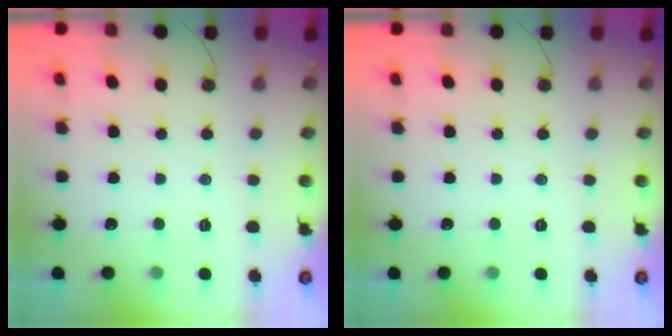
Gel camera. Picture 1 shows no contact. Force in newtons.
{"total": 0.0}